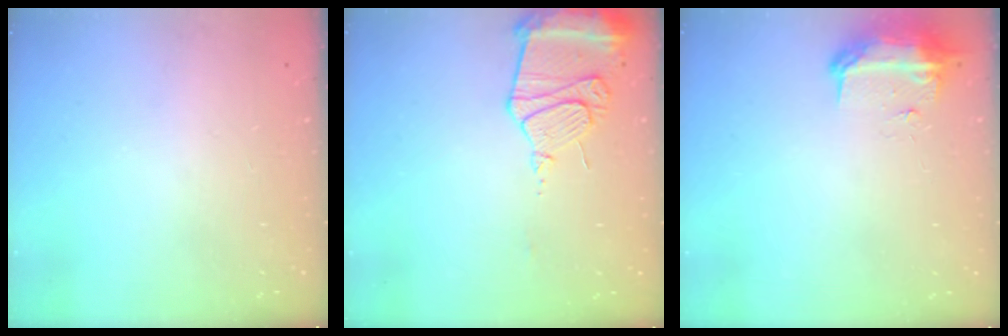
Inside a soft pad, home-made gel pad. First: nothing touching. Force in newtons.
{"total": 13.3, "press": 13.2, "slide": 1.4}
{"total": 9.1, "press": 9.0, "slide": 0.9}